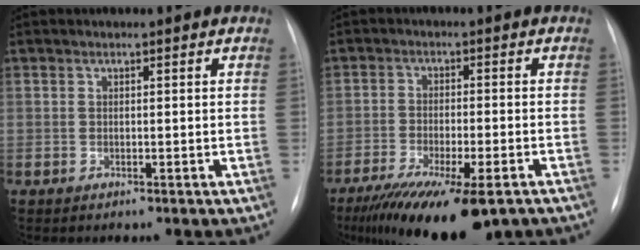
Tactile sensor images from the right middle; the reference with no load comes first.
{"total": 16.1, "force": [-11.3, 3.7, 10.8], "torque": [-0.167, -0.034, -0.175]}